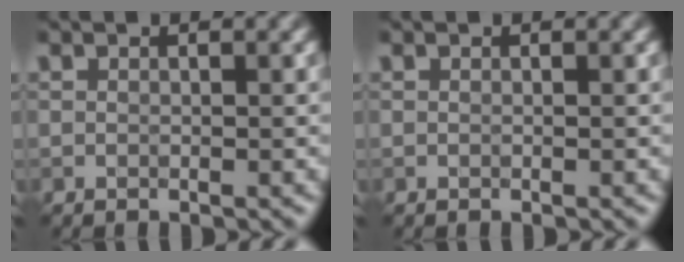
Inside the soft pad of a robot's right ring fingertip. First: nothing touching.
{"total": 0.0}